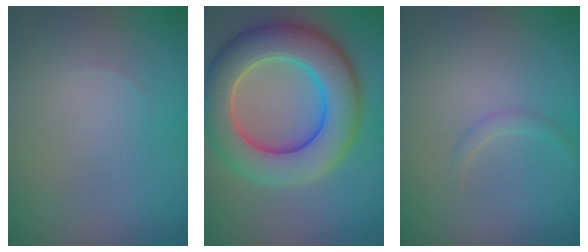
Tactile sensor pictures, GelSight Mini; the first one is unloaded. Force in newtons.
{"total": 9.8, "press": 9.8, "slide": 0.5}
{"total": 0.7, "press": 0.7, "slide": 0.0}